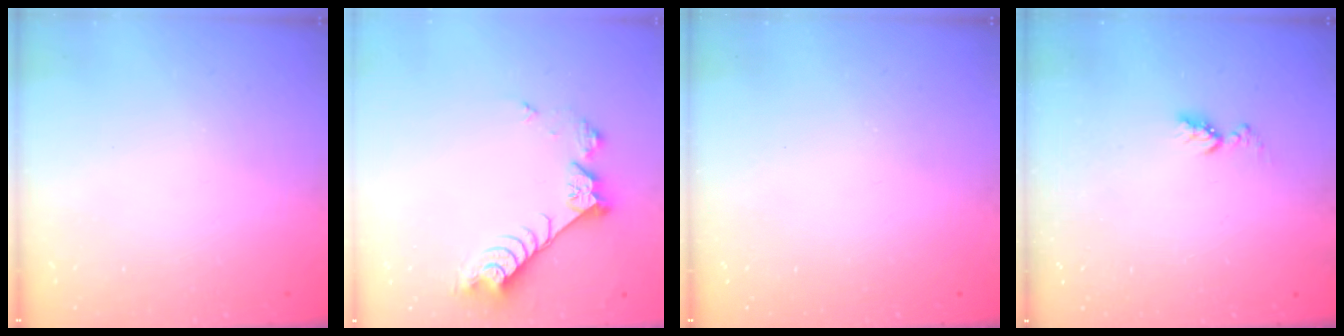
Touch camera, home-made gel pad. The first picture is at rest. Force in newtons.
{"total": 9.6, "press": 9.6, "slide": 0.6}
{"total": 0.0}
{"total": 6.0, "press": 5.9, "slide": 0.8}